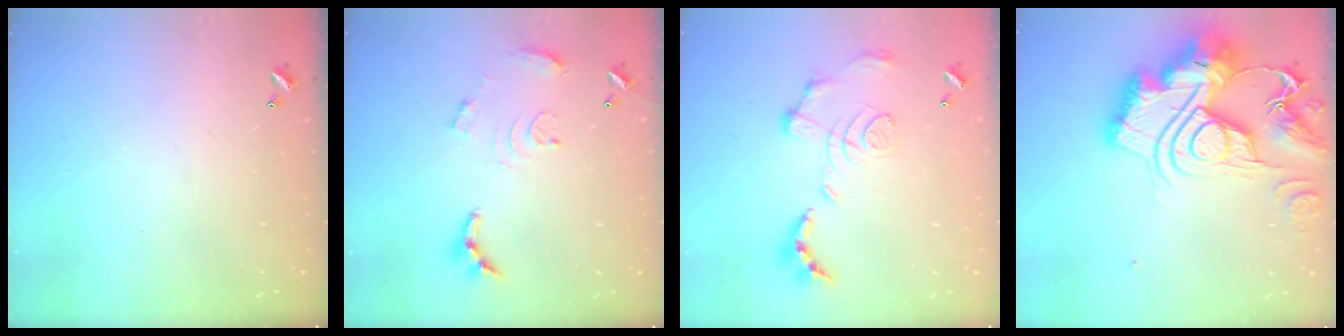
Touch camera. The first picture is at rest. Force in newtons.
{"total": 10.6, "press": 10.6, "slide": 0.8}
{"total": 1.5, "press": 0.8, "slide": 1.3}
{"total": 0.6, "press": 0.6, "slide": 0.0}